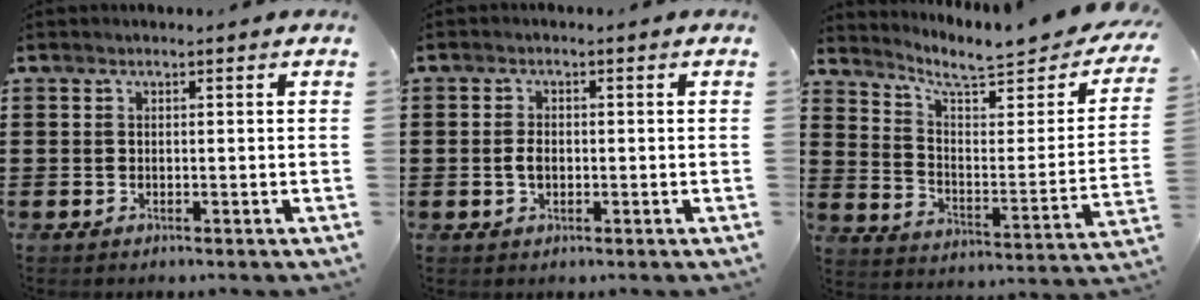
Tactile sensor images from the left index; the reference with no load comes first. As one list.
[{"total": 2.2, "force": [-0.2, 1.3, 1.7], "torque": [-0.043, 0.002, -0.007]}, {"total": 6.3, "force": [5.5, 0.9, 3.0], "torque": [-0.080, -0.046, 0.087]}]